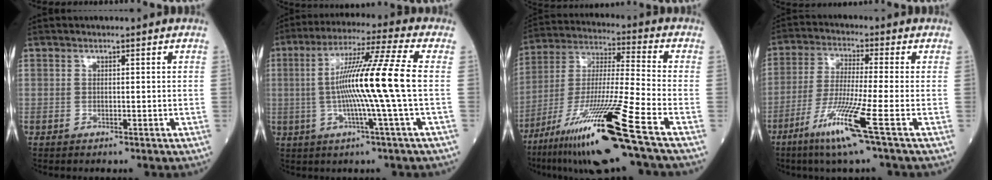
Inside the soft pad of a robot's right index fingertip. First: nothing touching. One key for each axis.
{"total": 13.3, "fx": -0.7, "fy": -2.3, "fz": 13.1, "tx": -0.235, "ty": 0.005, "tz": -0.016}
{"total": 20.1, "fx": -12.0, "fy": -1.2, "fz": 16.1, "tx": -0.315, "ty": -0.043, "tz": -0.219}
{"total": 10.3, "fx": -5.2, "fy": -1.5, "fz": 8.7, "tx": -0.173, "ty": -0.031, "tz": -0.107}